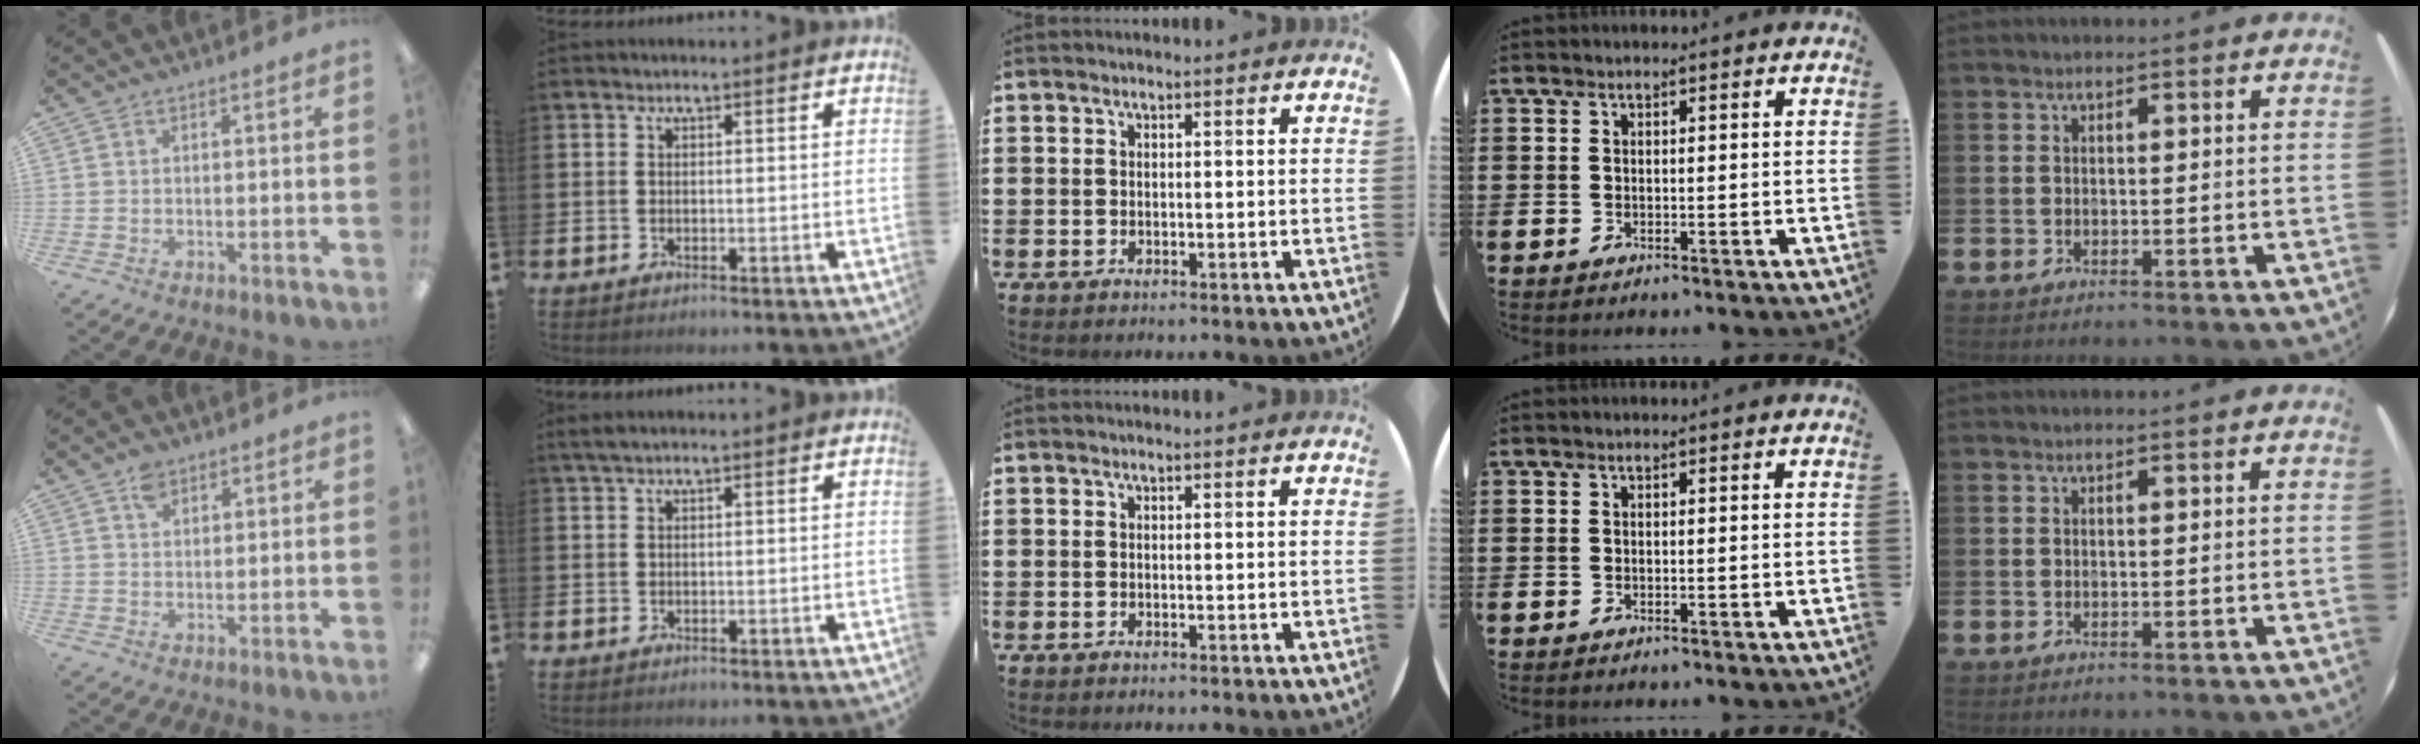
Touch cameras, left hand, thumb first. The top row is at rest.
{"thumb": {"total": 3.3, "force": [2.3, 2.0, 1.3], "torque": [-0.014, -0.009, 0.041]}, "index": {"total": 1.3, "force": [0.9, 0.1, 0.9], "torque": [-0.024, 0.007, 0.017]}}